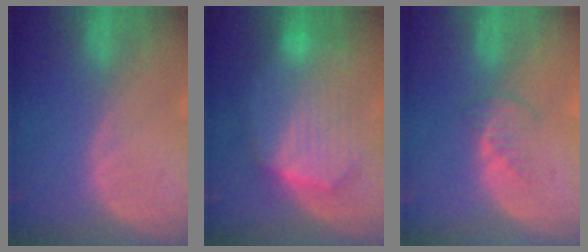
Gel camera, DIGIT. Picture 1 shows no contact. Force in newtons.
{"total": 10.8, "press": 10.8, "slide": 0.8}
{"total": 2.5, "press": 2.5, "slide": 0.3}